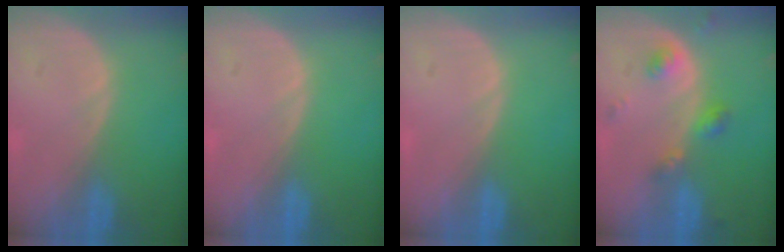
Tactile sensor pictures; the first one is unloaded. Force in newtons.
{"total": 0.0}
{"total": 0.0}
{"total": 4.7, "press": 4.2, "slide": 2.1}